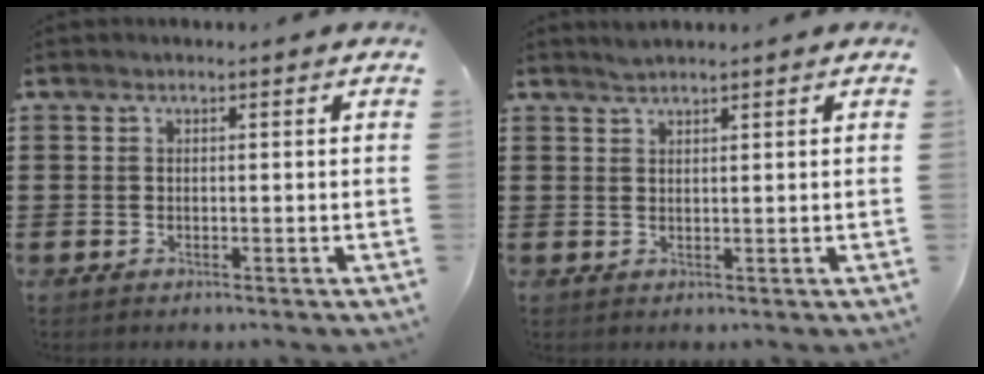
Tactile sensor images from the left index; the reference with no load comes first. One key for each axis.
{"total": 1.3, "fx": 1.3, "fy": 0.0, "fz": 0.3, "tx": -0.008, "ty": 0.000, "tz": 0.024}